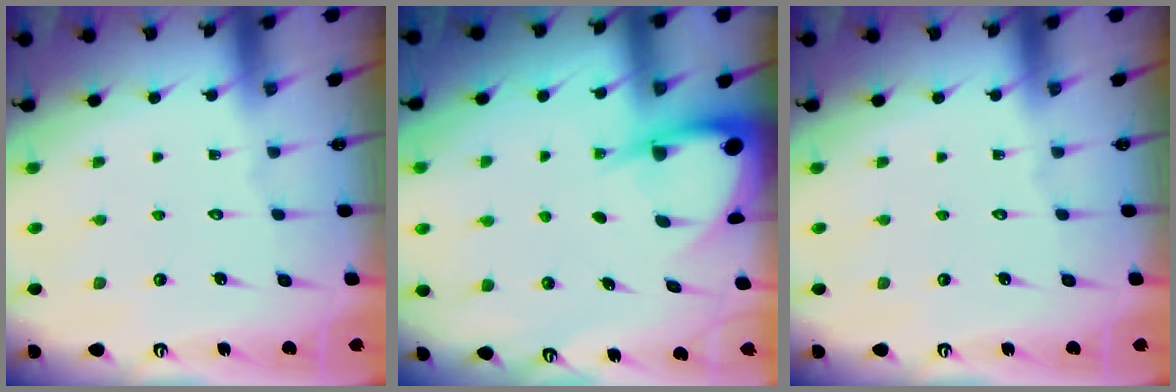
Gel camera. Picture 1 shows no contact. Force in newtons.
{"total": 6.0, "press": 6.0, "slide": 0.7}
{"total": 0.0}